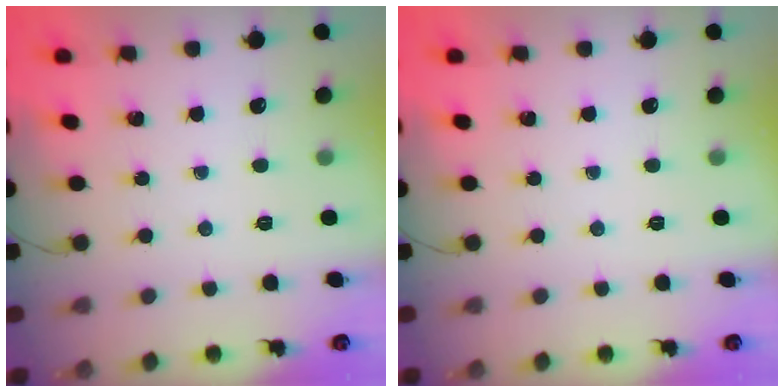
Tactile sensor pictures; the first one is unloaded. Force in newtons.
{"total": 0.0}